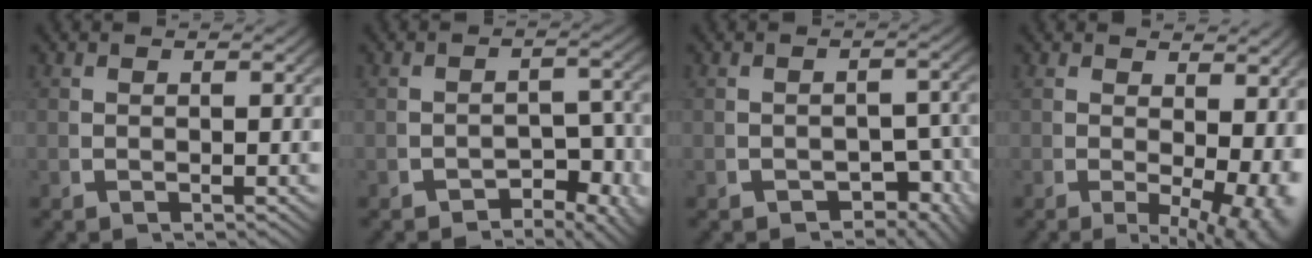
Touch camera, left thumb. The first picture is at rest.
{"total": 4.1, "force": [-2.5, 2.3, 2.3], "torque": [-0.032, -0.016, -0.040]}
{"total": 3.9, "force": [-2.2, 2.3, 2.2], "torque": [-0.028, -0.022, -0.028]}
{"total": 5.9, "force": [-0.7, 3.2, 4.9], "torque": [-0.062, -0.031, 0.001]}